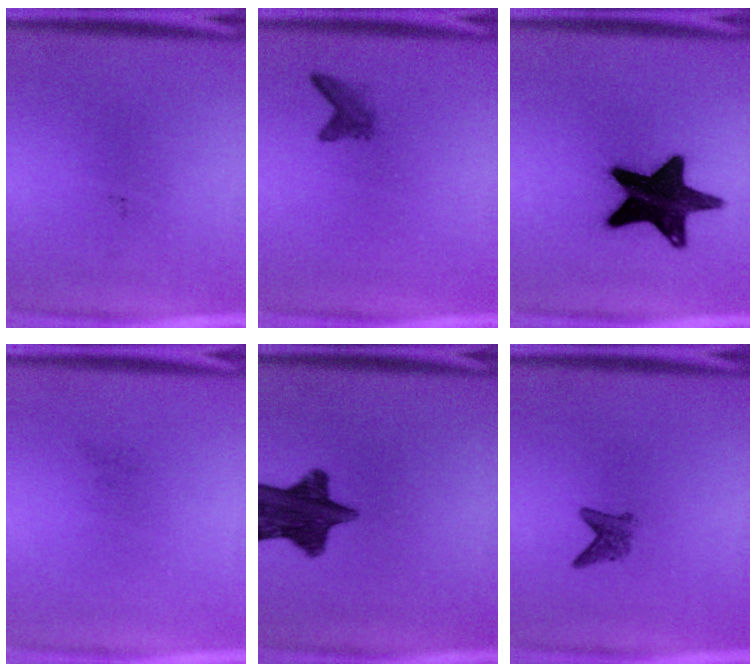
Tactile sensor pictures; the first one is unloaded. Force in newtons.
{"total": 1.7}
{"total": 18.1}
{"total": 0.0}
{"total": 12.0}
{"total": 2.1}